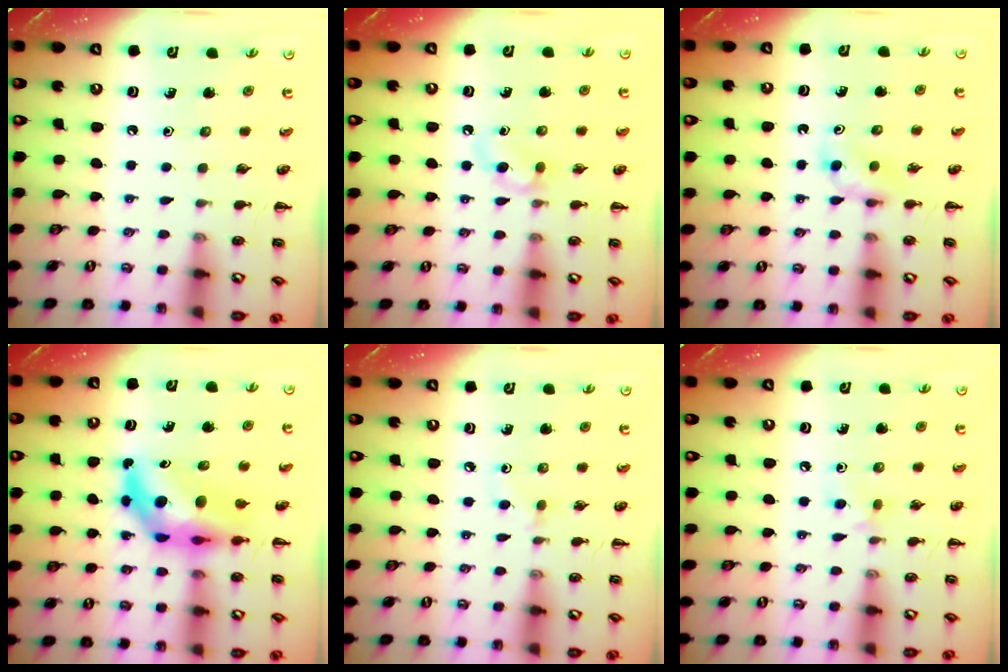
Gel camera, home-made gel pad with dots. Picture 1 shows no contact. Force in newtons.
{"total": 3.4, "press": 3.2, "slide": 1.4}
{"total": 2.7, "press": 2.4, "slide": 1.1}
{"total": 9.2, "press": 8.6, "slide": 3.1}
{"total": 2.6, "press": 2.4, "slide": 1.1}
{"total": 4.6, "press": 4.3, "slide": 1.5}